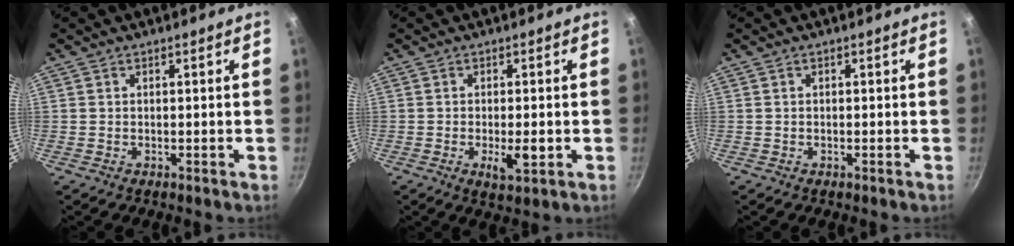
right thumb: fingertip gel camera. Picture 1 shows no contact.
{"total": 4.5, "force": [-0.9, 1.6, 4.2], "torque": [-0.064, -0.003, -0.011]}
{"total": 0.0}